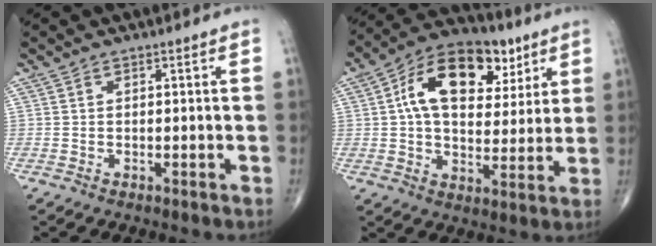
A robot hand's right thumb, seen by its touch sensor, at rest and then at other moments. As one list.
[{"total": 18.4, "force": [6.5, 11.1, 13.2], "torque": [-0.179, 0.006, 0.098]}]